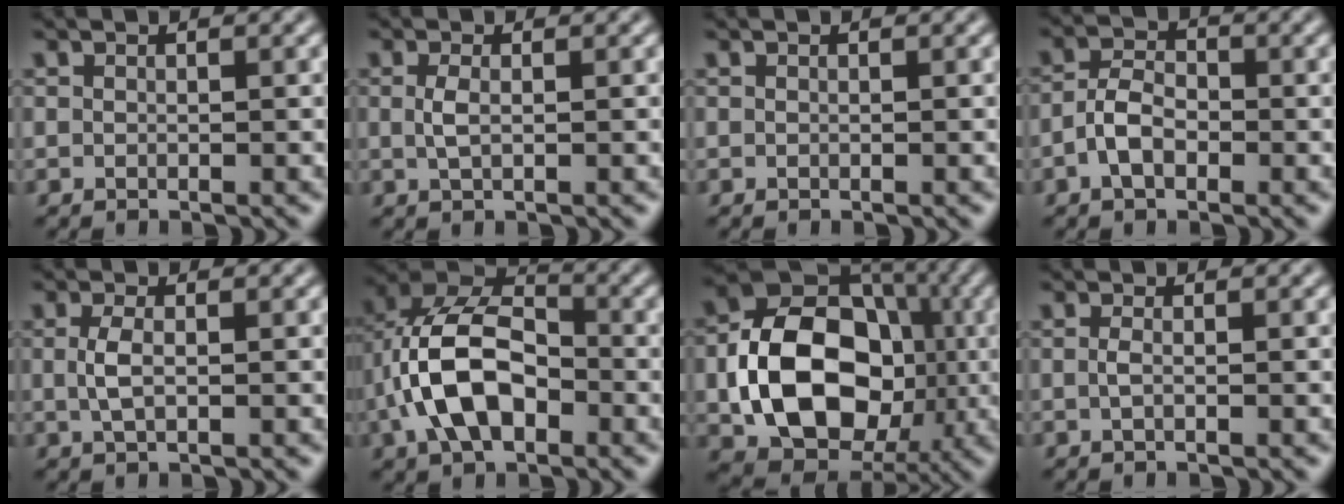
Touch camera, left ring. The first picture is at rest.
{"total": 1.4, "force": [0.1, 0.5, 1.3], "torque": [-0.031, 0.001, 0.002]}
{"total": 0.0}
{"total": 3.0, "force": [-1.3, 1.7, 2.1], "torque": [-0.038, 0.009, -0.030]}
{"total": 1.9, "force": [0.1, 0.8, 1.7], "torque": [-0.041, 0.001, 0.000]}
{"total": 9.2, "force": [-2.2, 5.4, 7.1], "torque": [-0.147, 0.018, -0.050]}
{"total": 13.1, "force": [-1.9, 9.6, 8.7], "torque": [-0.147, 0.006, -0.038]}
{"total": 0.9, "force": [-0.1, 0.2, 0.8], "torque": [-0.019, -0.002, -0.003]}